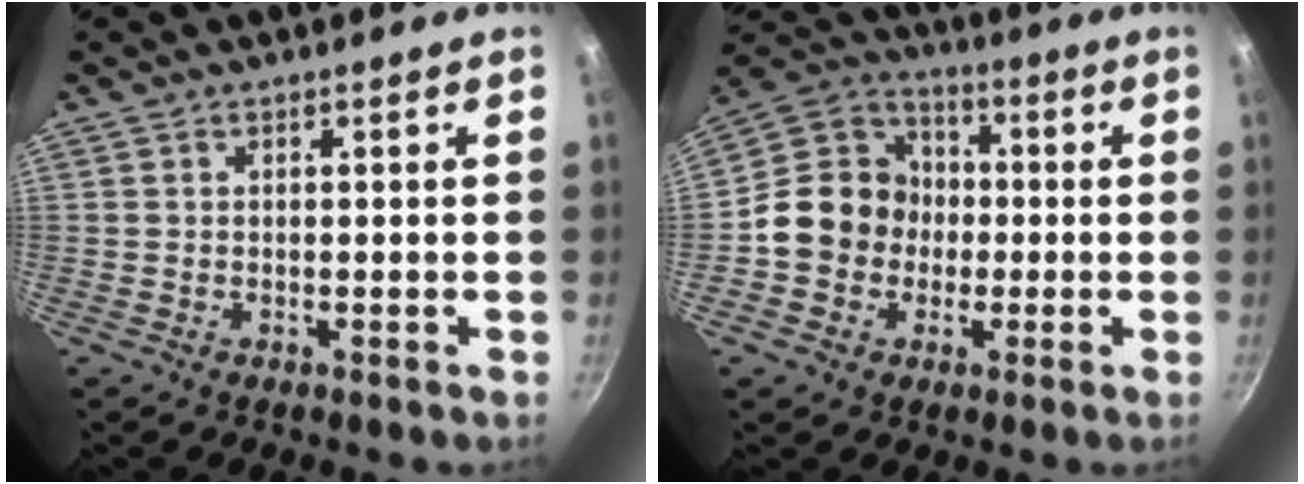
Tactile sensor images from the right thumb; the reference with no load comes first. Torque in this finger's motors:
{"motor_torque": [0.89, 1.90, 0.64, -0.92, 0.20]}